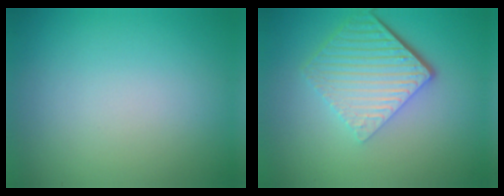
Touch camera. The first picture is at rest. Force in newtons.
{"total": 6.7, "press": 4.4, "slide": 5.1}